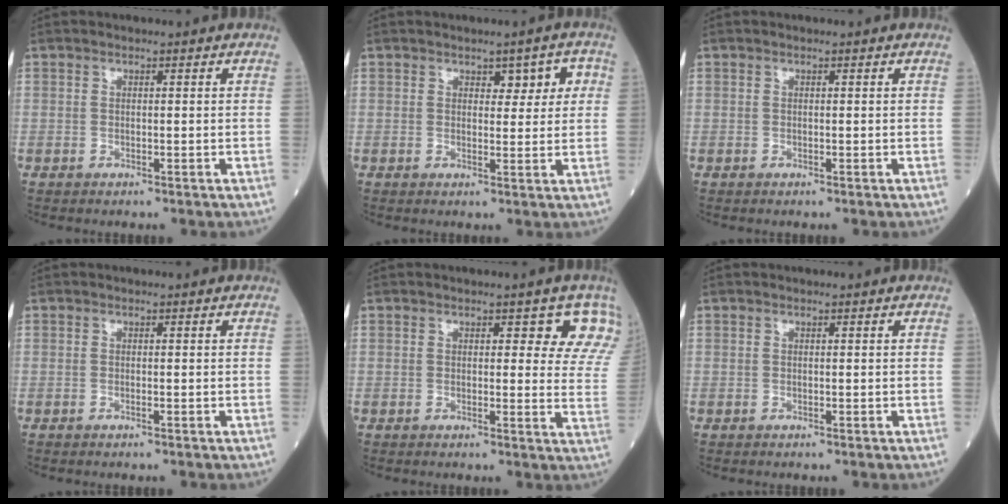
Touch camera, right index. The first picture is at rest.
{"total": 4.0, "force": [1.6, 2.1, 3.1], "torque": [-0.029, 0.014, 0.021]}
{"total": 0.0}
{"total": 0.0}
{"total": 6.2, "force": [4.3, 2.6, 3.5], "torque": [-0.020, -0.013, 0.026]}
{"total": 0.0}